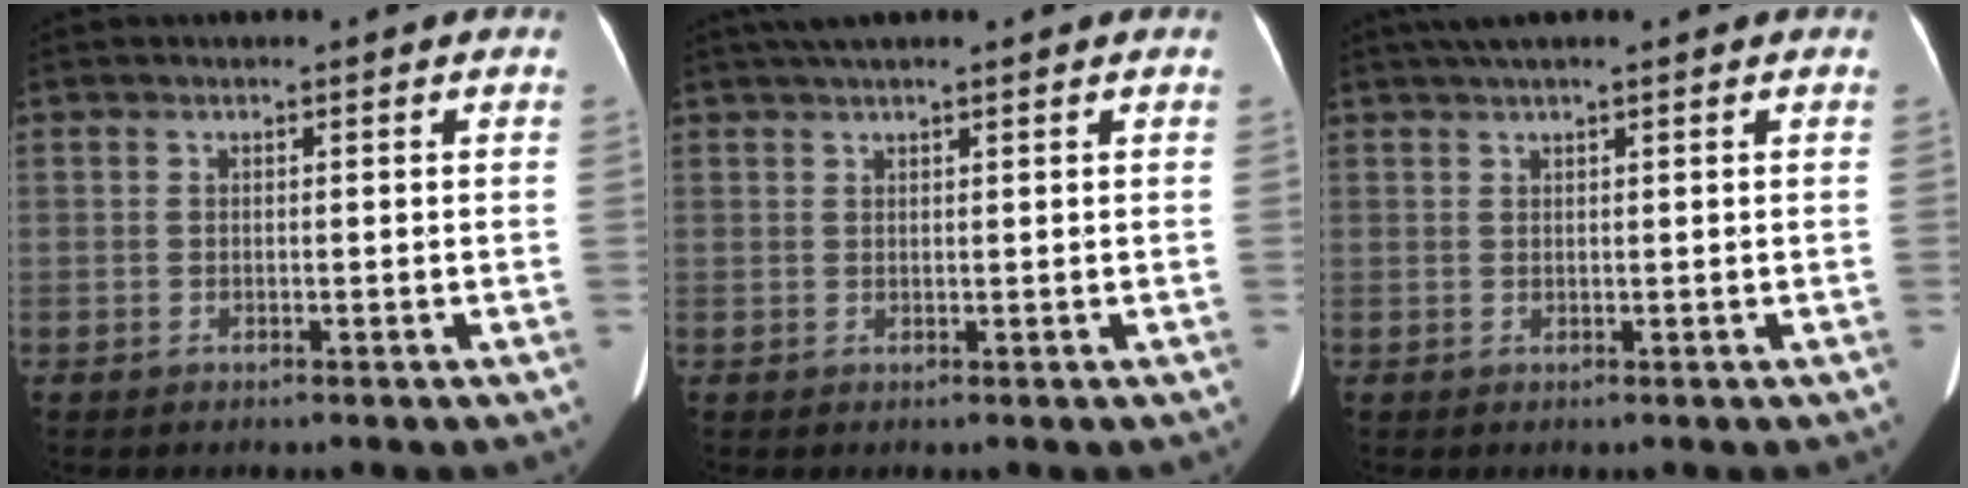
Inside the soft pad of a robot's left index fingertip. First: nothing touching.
{"total": 4.5, "force": [3.7, 0.3, 2.6], "torque": [-0.040, 0.033, 0.063]}
{"total": 4.1, "force": [3.2, 0.1, 2.5], "torque": [-0.042, 0.031, 0.057]}